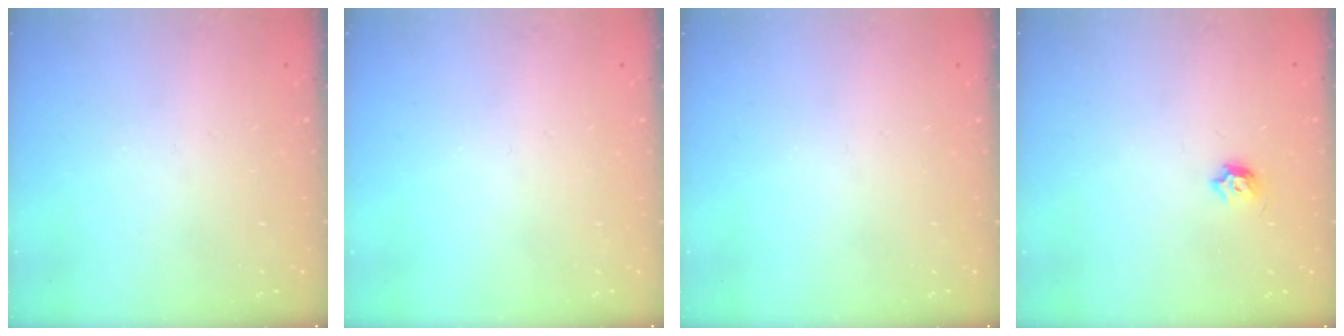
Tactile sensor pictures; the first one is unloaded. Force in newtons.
{"total": 0.0}
{"total": 0.0}
{"total": 4.7, "press": 4.6, "slide": 1.2}